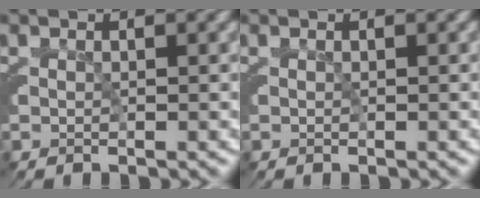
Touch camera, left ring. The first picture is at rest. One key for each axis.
{"total": 0.0}